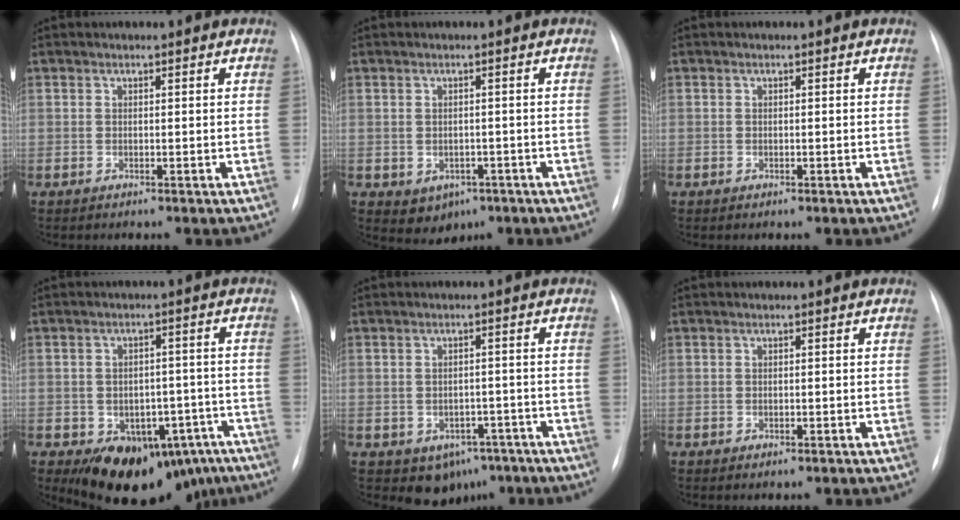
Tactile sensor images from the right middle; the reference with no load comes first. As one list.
[{"total": 4.3, "force": [-1.7, 3.5, 1.8], "torque": [-0.021, 0.003, -0.008]}, {"total": 0.0}, {"total": 15.1, "force": [-9.6, 8.8, 7.6], "torque": [-0.082, 0.024, -0.121]}, {"total": 6.2, "force": [-3.5, 4.6, 2.4], "torque": [-0.021, 0.013, -0.036]}, {"total": 0.7, "force": [-0.4, 0.4, 0.5], "torque": [-0.008, -0.001, -0.002]}]